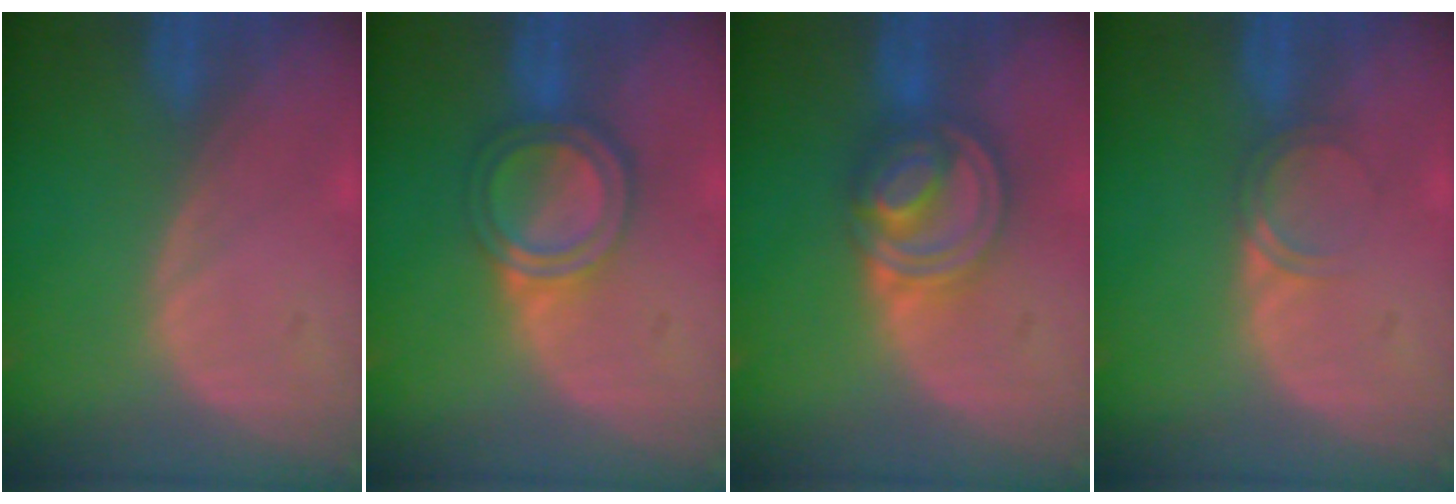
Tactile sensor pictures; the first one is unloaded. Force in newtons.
{"total": 6.2, "press": 5.3, "slide": 3.1}
{"total": 8.2, "press": 6.9, "slide": 4.4}
{"total": 2.0, "press": 2.0, "slide": 0.2}